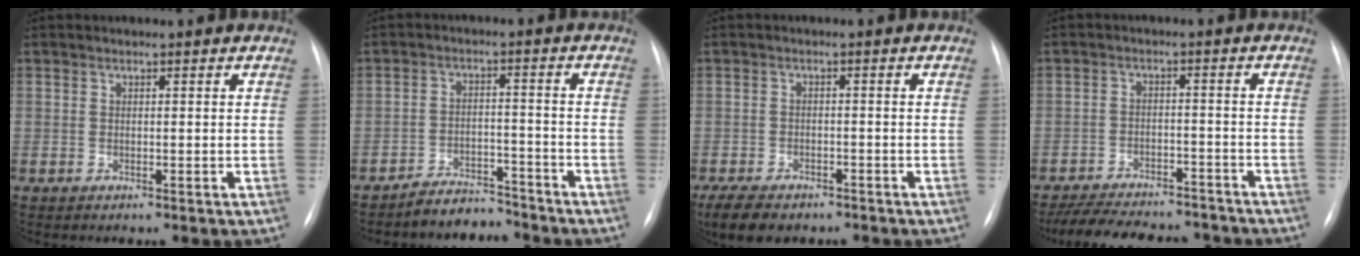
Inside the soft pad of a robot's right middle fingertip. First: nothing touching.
{"total": 5.0, "force": [-4.8, 1.4, 0.0], "torque": [-0.002, 0.003, -0.077]}
{"total": 8.1, "force": [-6.1, 3.7, 3.8], "torque": [-0.067, -0.009, -0.088]}
{"total": 15.8, "force": [-14.0, 4.7, 5.6], "torque": [-0.115, 0.002, -0.196]}